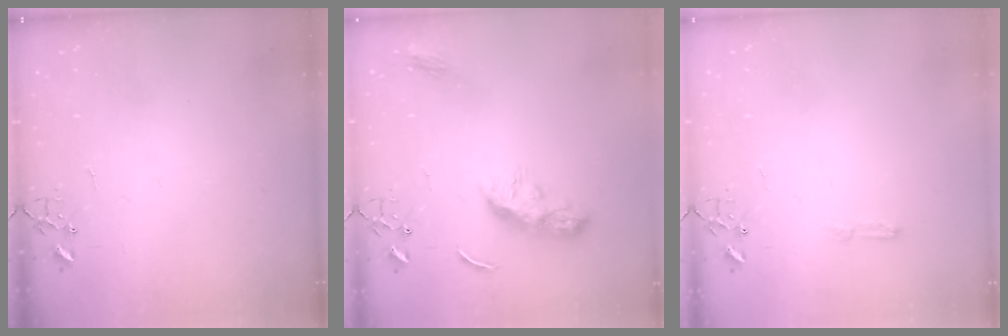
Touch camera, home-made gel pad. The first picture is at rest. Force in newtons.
{"total": 10.4, "press": 10.4, "slide": 0.2}
{"total": 3.8, "press": 3.8, "slide": 0.5}